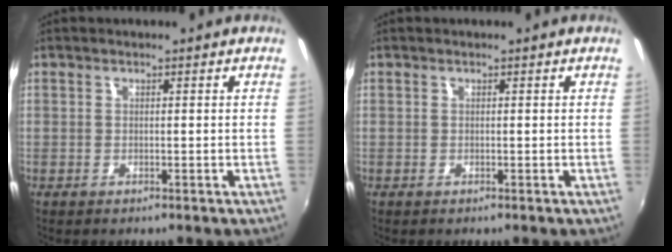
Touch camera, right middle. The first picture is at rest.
{"total": 0.0}